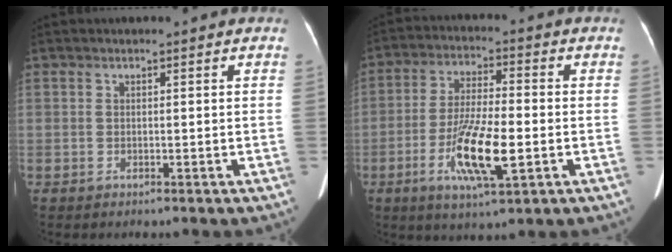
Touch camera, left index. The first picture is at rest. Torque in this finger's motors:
{"motor_torque": [0.99, 0.65, 0.34, 0.07]}